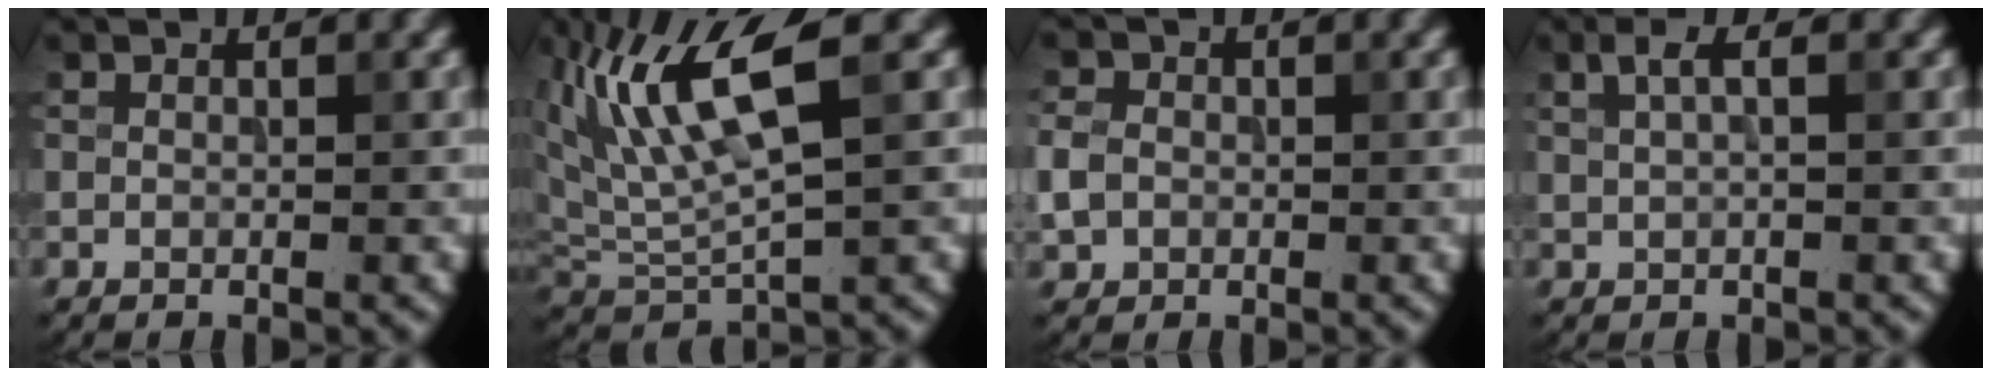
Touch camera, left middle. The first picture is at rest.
{"total": 7.9, "force": [3.0, 2.5, 6.9], "torque": [-0.146, 0.002, 0.060]}
{"total": 2.2, "force": [-0.4, 2.0, 0.9], "torque": [-0.025, 0.000, -0.012]}
{"total": 1.8, "force": [0.7, 0.5, 1.6], "torque": [-0.031, 0.001, 0.017]}